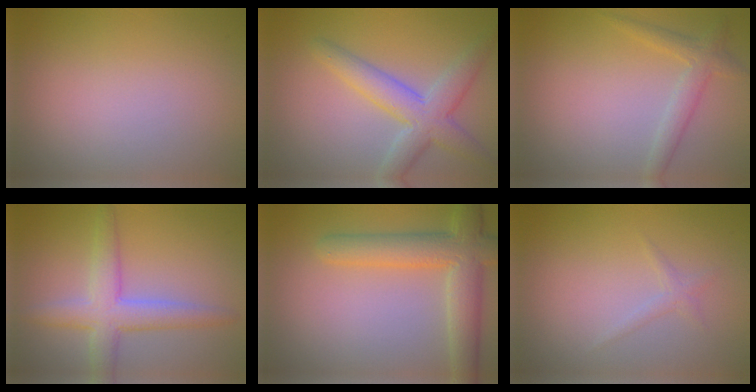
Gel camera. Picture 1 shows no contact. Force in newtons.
{"total": 4.9, "press": 4.9, "slide": 0.4}
{"total": 2.3, "press": 2.3, "slide": 0.1}
{"total": 4.6, "press": 4.6, "slide": 0.2}
{"total": 5.8, "press": 5.8, "slide": 0.5}
{"total": 0.9, "press": 0.9, "slide": 0.1}